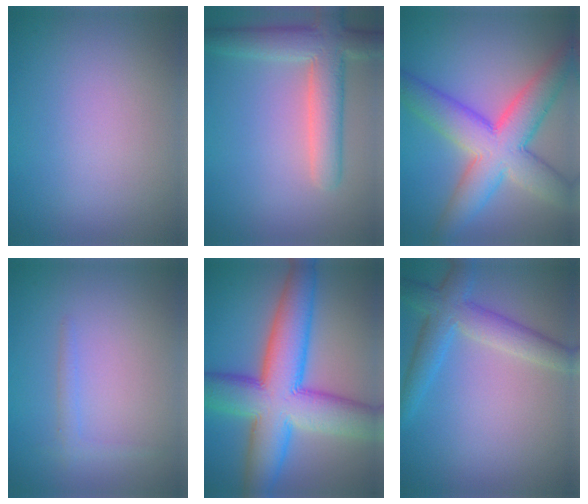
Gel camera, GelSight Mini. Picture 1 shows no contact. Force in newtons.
{"total": 5.6, "press": 5.6, "slide": 0.5}
{"total": 9.0, "press": 9.0, "slide": 0.3}
{"total": 1.1, "press": 1.1, "slide": 0.1}
{"total": 12.3, "press": 12.3, "slide": 0.5}
{"total": 4.4, "press": 4.4, "slide": 0.2}